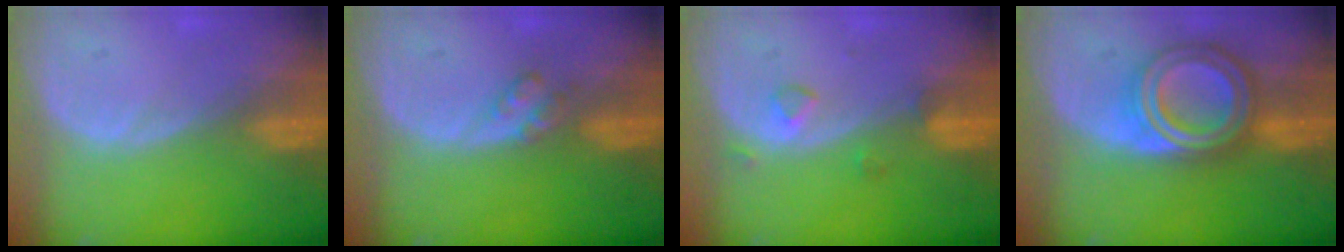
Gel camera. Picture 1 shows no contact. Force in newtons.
{"total": 2.4, "press": 2.4, "slide": 0.2}
{"total": 2.1, "press": 2.1, "slide": 0.1}
{"total": 8.1, "press": 8.1, "slide": 0.5}